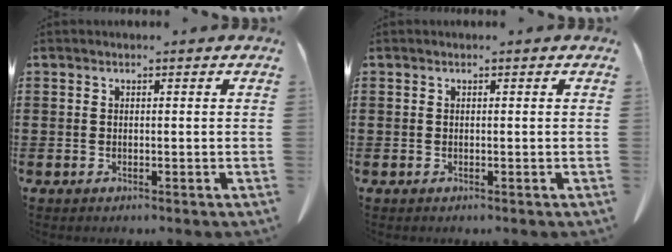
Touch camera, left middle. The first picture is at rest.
{"total": 0.0}